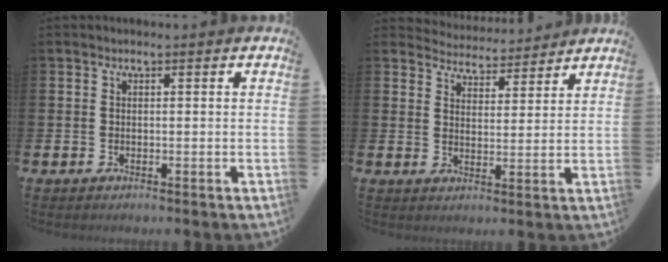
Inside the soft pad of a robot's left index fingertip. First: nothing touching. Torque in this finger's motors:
{"motor_torque": [0.33, -0.44, -0.25, -0.07]}